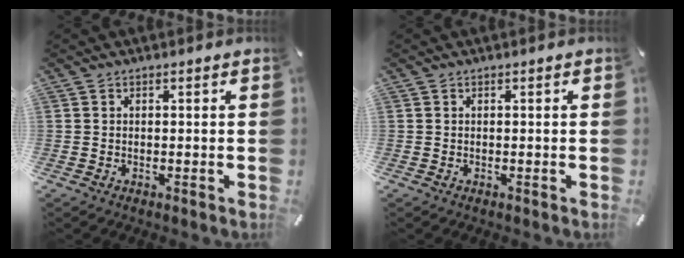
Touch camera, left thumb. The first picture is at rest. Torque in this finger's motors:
{"motor_torque": [0.13, 0.36, 0.00, -0.13, 0.01]}